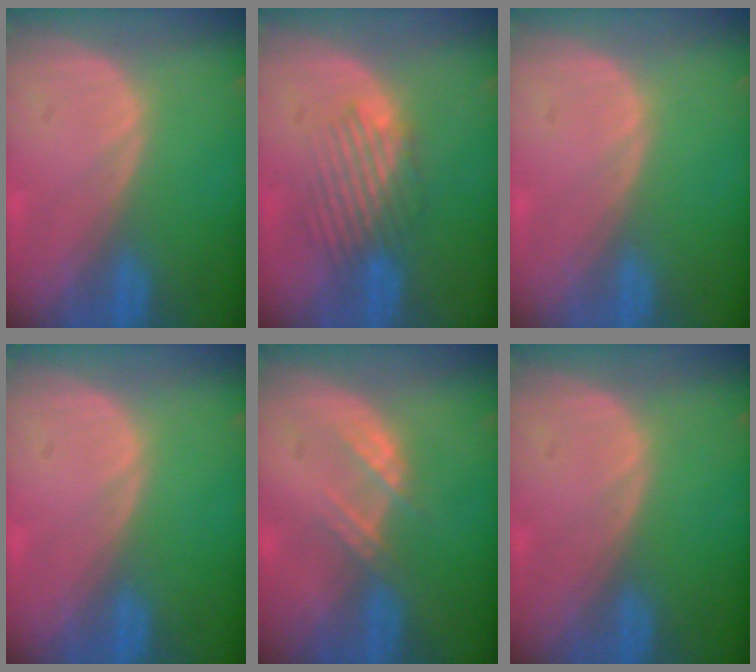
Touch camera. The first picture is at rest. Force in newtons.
{"total": 5.1, "press": 4.7, "slide": 1.8}
{"total": 0.5, "press": 0.0, "slide": 0.5}
{"total": 0.0}
{"total": 2.7, "press": 2.7, "slide": 0.3}
{"total": 0.0}